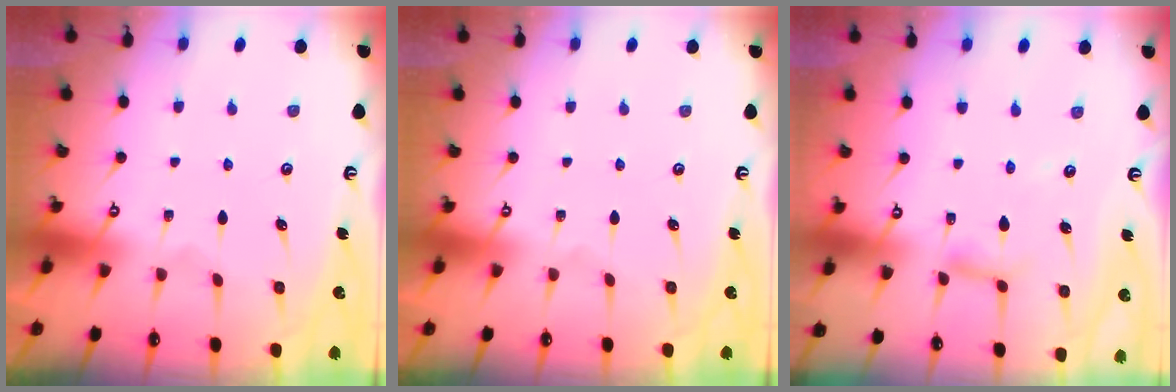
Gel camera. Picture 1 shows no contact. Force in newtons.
{"total": 0.0}
{"total": 7.8, "press": 7.7, "slide": 0.6}